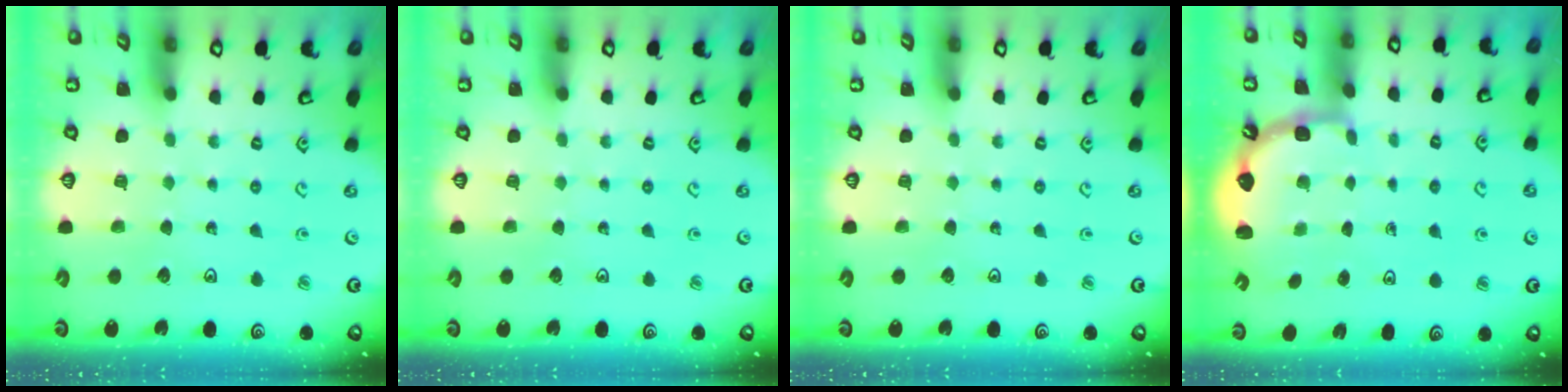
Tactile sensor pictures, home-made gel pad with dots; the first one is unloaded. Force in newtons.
{"total": 0.0}
{"total": 0.0}
{"total": 2.4, "press": 2.0, "slide": 1.3}